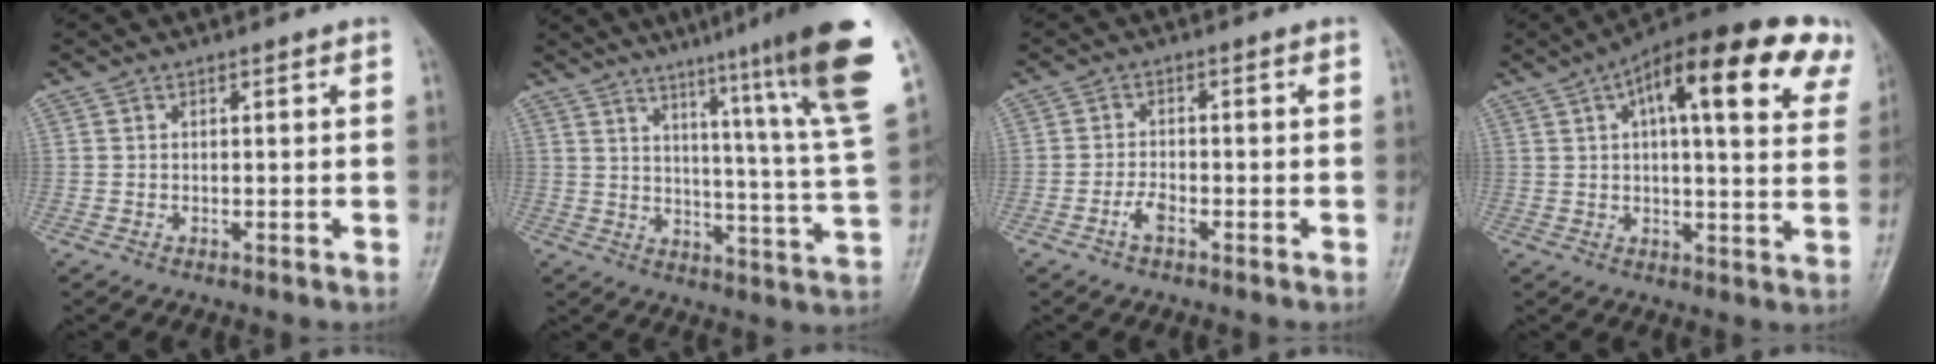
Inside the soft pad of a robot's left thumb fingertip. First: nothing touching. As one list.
[{"total": 20.7, "force": [13.4, 0.3, 15.8], "torque": [-0.197, -0.079, 0.172]}, {"total": 2.9, "force": [-1.7, 1.2, 2.0], "torque": [-0.043, 0.014, -0.036]}, {"total": 22.6, "force": [10.1, 7.8, 18.7], "torque": [-0.245, 0.016, 0.135]}]